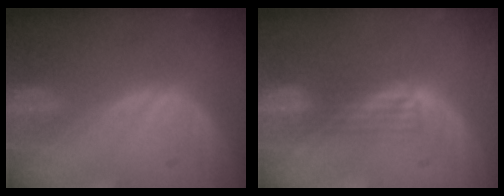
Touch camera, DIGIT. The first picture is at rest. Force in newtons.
{"total": 2.5, "press": 2.2, "slide": 1.3}